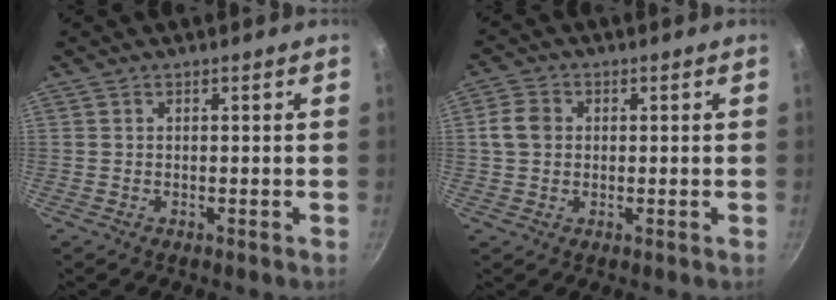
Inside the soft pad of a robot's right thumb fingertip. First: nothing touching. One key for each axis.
{"total": 4.7, "fx": 0.4, "fy": 3.9, "fz": 2.6, "tx": -0.036, "ty": 0.008, "tz": 0.001}